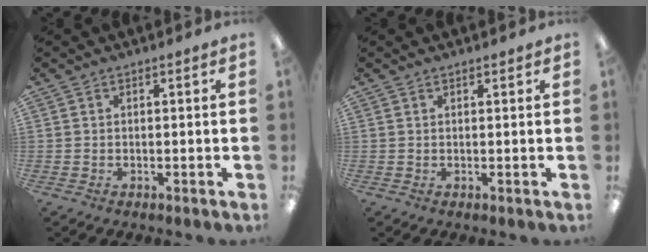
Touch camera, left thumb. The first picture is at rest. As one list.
[{"total": 0.6, "force": [0.6, 0.1, 0.1], "torque": [0.005, -0.002, 0.009]}]